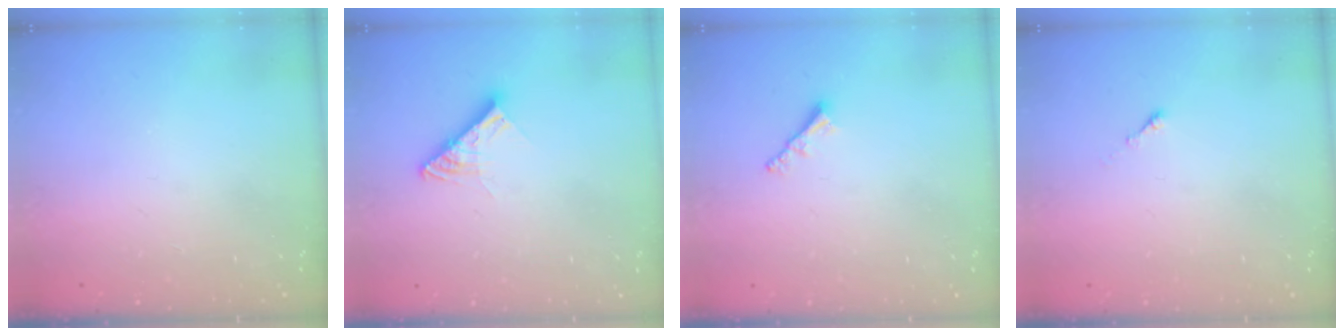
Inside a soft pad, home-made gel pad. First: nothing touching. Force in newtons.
{"total": 9.5, "press": 9.4, "slide": 1.0}
{"total": 1.9, "press": 1.9, "slide": 0.5}
{"total": 0.0}